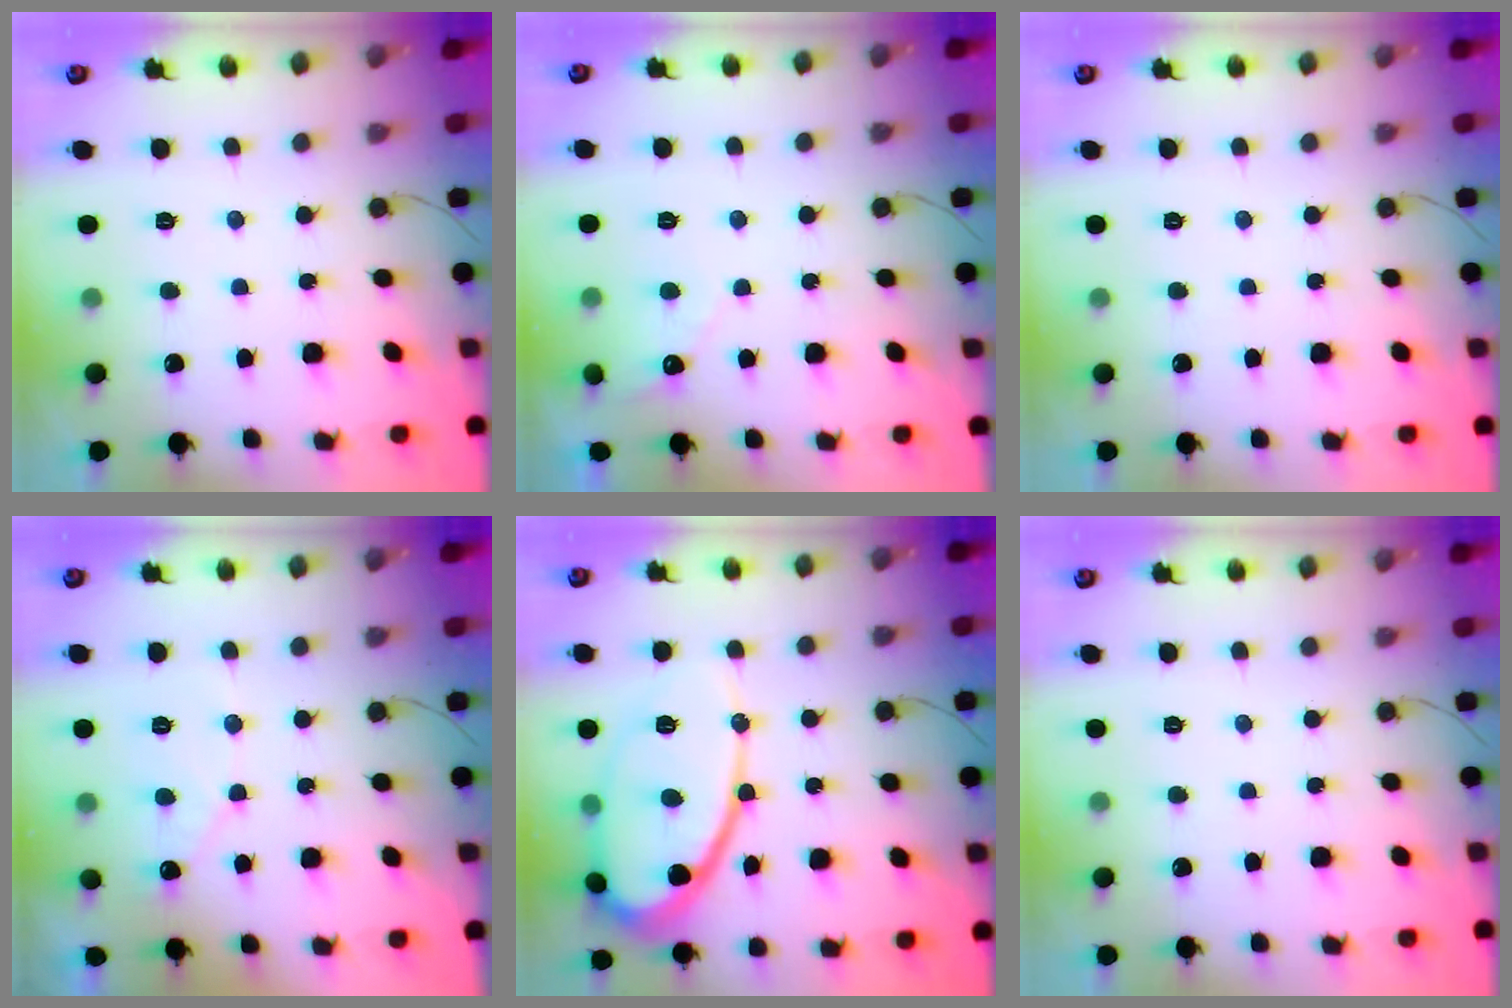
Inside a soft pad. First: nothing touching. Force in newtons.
{"total": 4.0, "press": 4.0, "slide": 0.3}
{"total": 0.0}
{"total": 5.6, "press": 5.6, "slide": 0.3}
{"total": 15.8, "press": 15.8, "slide": 1.4}
{"total": 0.0}